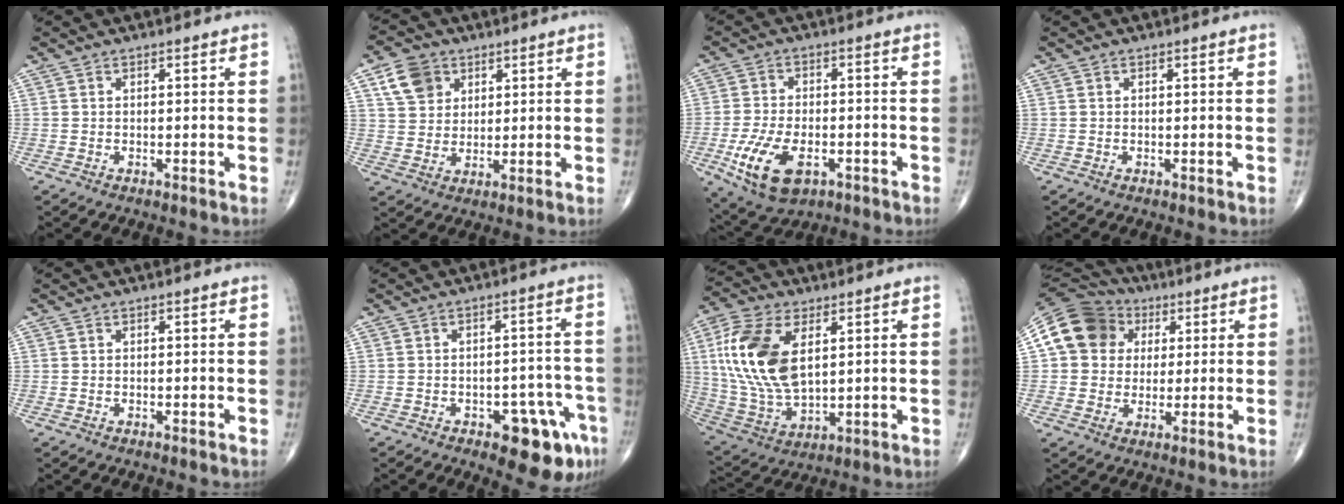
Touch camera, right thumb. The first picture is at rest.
{"total": 7.6, "force": [3.5, 6.0, 3.0], "torque": [-0.032, -0.008, 0.066]}
{"total": 12.1, "force": [-4.5, 6.7, 9.0], "torque": [-0.170, 0.006, -0.070]}
{"total": 0.0}
{"total": 0.0}
{"total": 10.5, "force": [-5.2, 4.5, 8.0], "torque": [-0.067, 0.032, -0.058]}
{"total": 18.1, "force": [4.6, 9.9, 14.4], "torque": [-0.297, -0.014, 0.091]}
{"total": 13.7, "force": [3.5, 11.9, 5.7], "torque": [-0.088, 0.017, 0.056]}